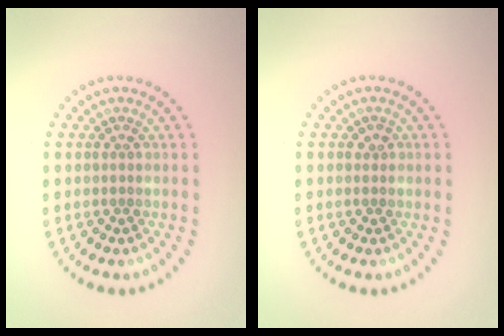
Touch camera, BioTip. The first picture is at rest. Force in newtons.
{"total": 0.8, "press": 0.8, "slide": 0.2}